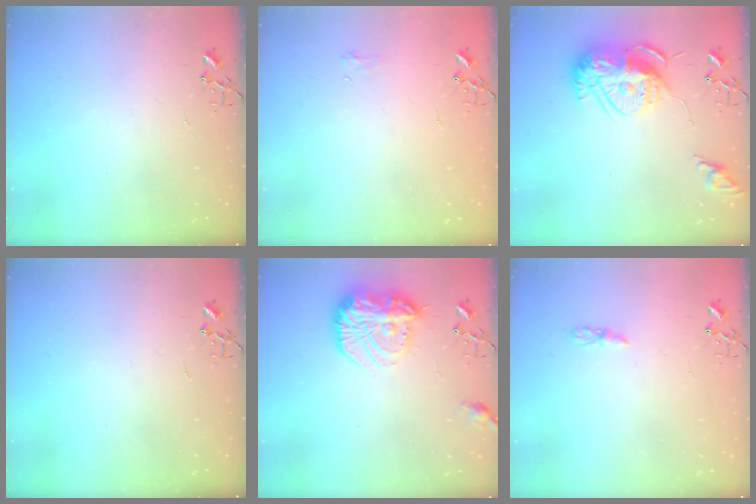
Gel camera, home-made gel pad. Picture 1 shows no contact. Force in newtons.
{"total": 5.1, "press": 5.1, "slide": 0.6}
{"total": 15.2, "press": 15.2, "slide": 1.4}
{"total": 0.0}
{"total": 18.4, "press": 18.3, "slide": 1.4}
{"total": 3.2, "press": 3.2, "slide": 0.4}